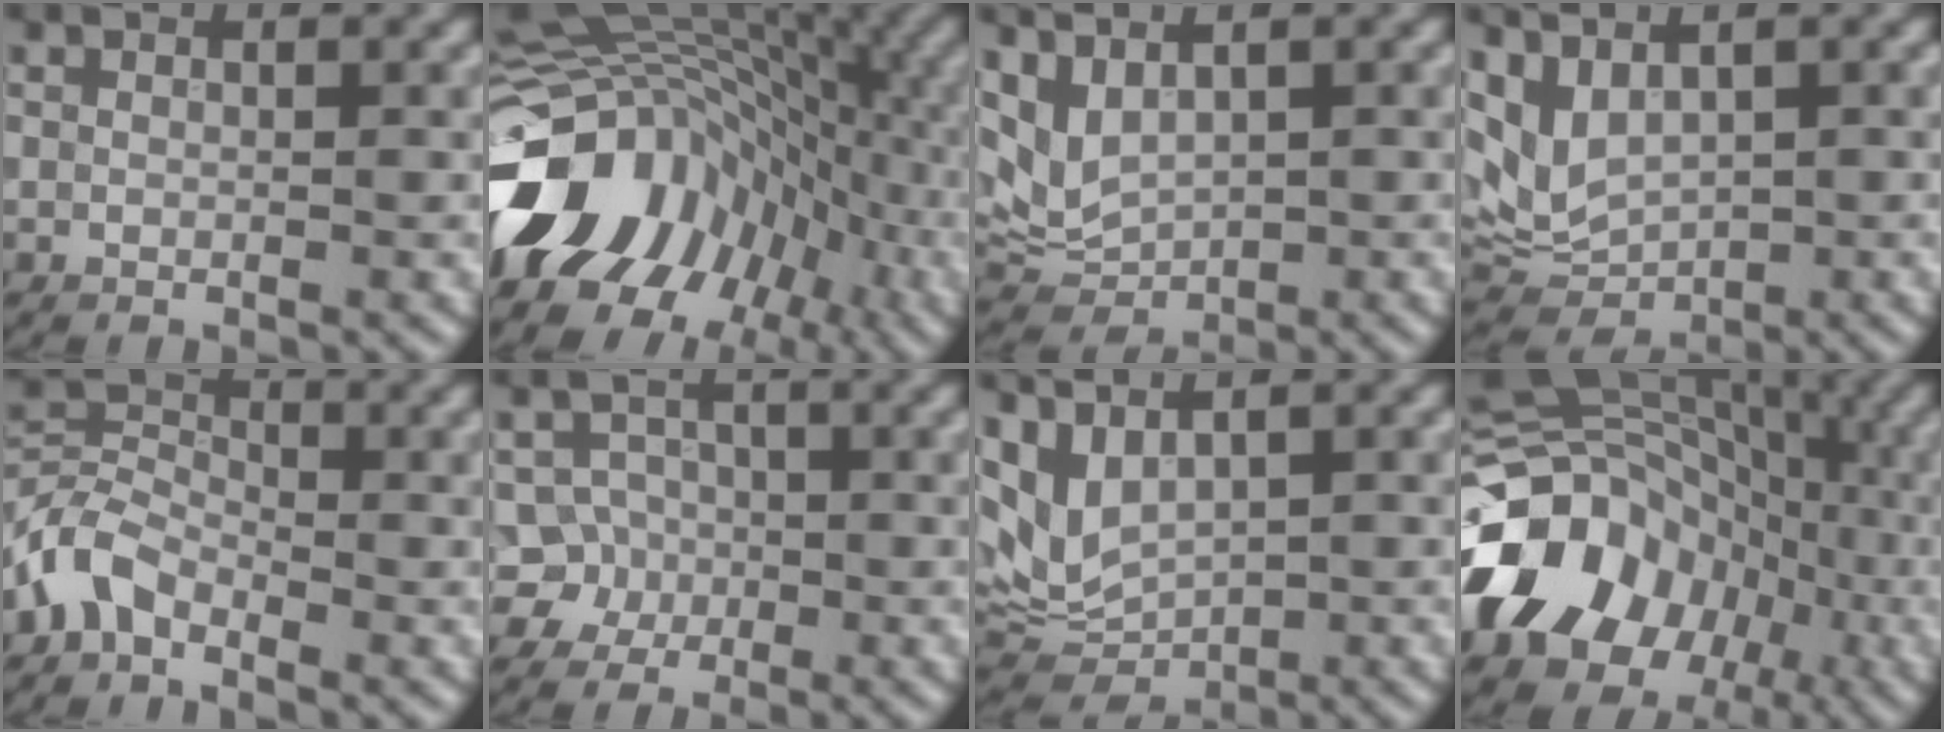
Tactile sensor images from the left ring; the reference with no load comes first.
{"total": 13.5, "force": [-4.6, 9.9, 7.9], "torque": [-0.142, 0.015, -0.096]}
{"total": 3.1, "force": [1.7, 1.7, 1.9], "torque": [-0.048, -0.005, 0.045]}
{"total": 3.8, "force": [1.9, 2.2, 2.5], "torque": [-0.059, -0.010, 0.048]}
{"total": 4.1, "force": [-2.5, 2.4, 2.1], "torque": [-0.046, 0.009, -0.064]}
{"total": 4.4, "force": [-1.7, 4.0, 0.6], "torque": [0.025, 0.005, -0.039]}
{"total": 4.2, "force": [1.9, 2.4, 2.9], "torque": [-0.070, -0.011, 0.049]}
{"total": 15.2, "force": [-5.0, 11.9, 8.1], "torque": [-0.165, 0.006, -0.108]}